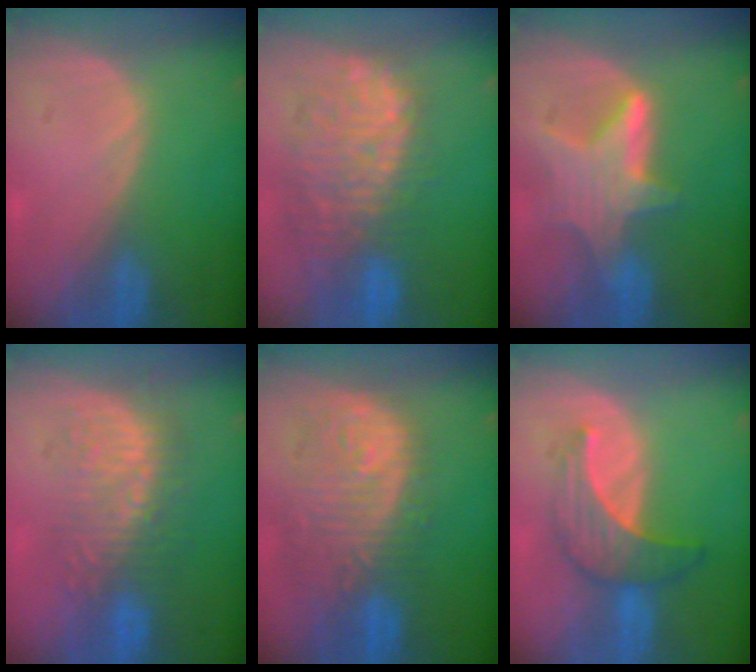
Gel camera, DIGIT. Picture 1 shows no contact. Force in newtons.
{"total": 11.5, "press": 10.5, "slide": 4.8}
{"total": 6.8, "press": 6.6, "slide": 1.7}
{"total": 8.7, "press": 8.6, "slide": 1.6}
{"total": 12.0, "press": 10.7, "slide": 5.5}
{"total": 7.0, "press": 6.6, "slide": 2.3}